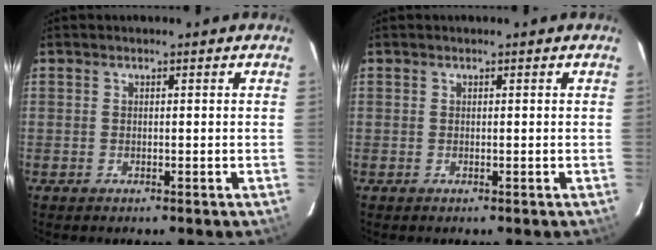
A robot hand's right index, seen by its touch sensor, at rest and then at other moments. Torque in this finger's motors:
{"motor_torque": [0.00, 0.00, 0.03, 0.00]}